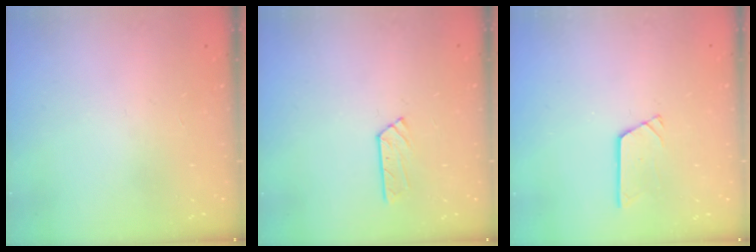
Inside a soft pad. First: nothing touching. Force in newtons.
{"total": 3.0, "press": 3.0, "slide": 0.4}
{"total": 2.4, "press": 2.4, "slide": 0.2}